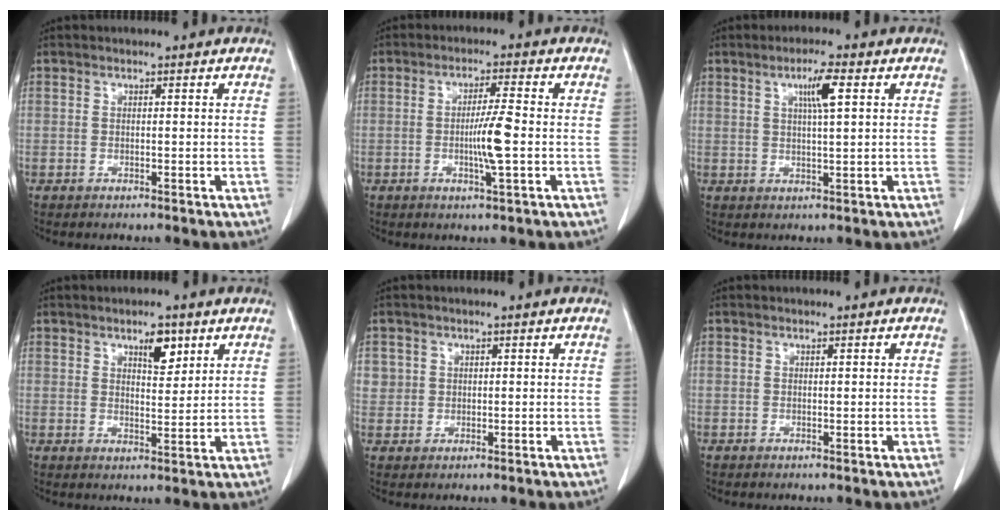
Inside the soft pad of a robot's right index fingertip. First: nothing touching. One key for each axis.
{"total": 5.7, "fx": -0.8, "fy": -0.1, "fz": 5.6, "tx": -0.098, "ty": -0.006, "tz": -0.014}
{"total": 4.5, "fx": 1.7, "fy": 0.2, "fz": 4.2, "tx": -0.073, "ty": 0.001, "tz": 0.028}
{"total": 4.3, "fx": 2.5, "fy": 1.6, "fz": 3.1, "tx": -0.048, "ty": -0.003, "tz": 0.041}
{"total": 2.3, "fx": 0.8, "fy": 2.2, "fz": 0.1, "tx": 0.019, "ty": 0.004, "tz": 0.014}
{"total": 0.0}